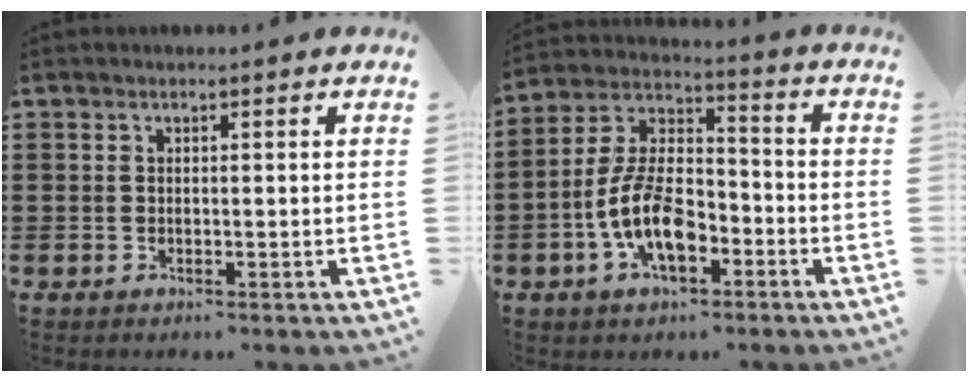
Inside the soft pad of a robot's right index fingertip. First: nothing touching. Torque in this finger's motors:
{"motor_torque": [2.14, 0.00, 1.05, 0.21]}